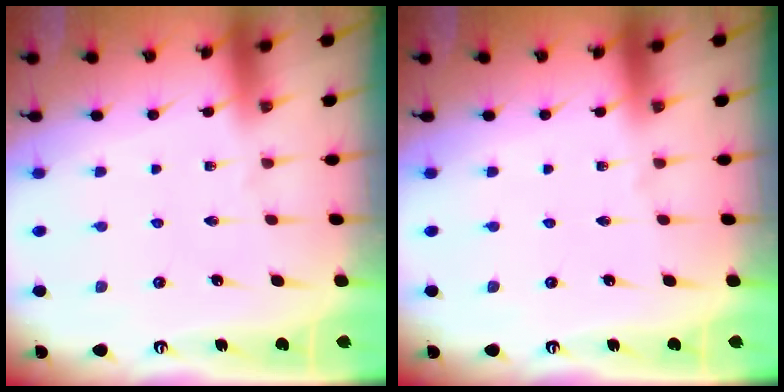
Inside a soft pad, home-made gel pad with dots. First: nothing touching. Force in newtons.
{"total": 0.0}